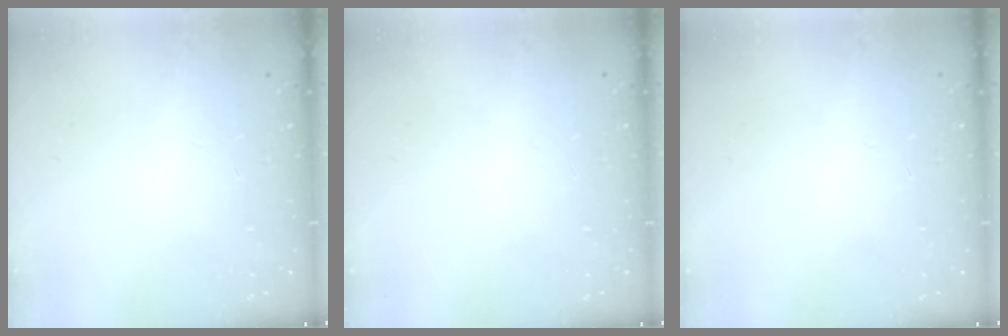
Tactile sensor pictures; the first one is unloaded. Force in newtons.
{"total": 0.0}
{"total": 0.0}